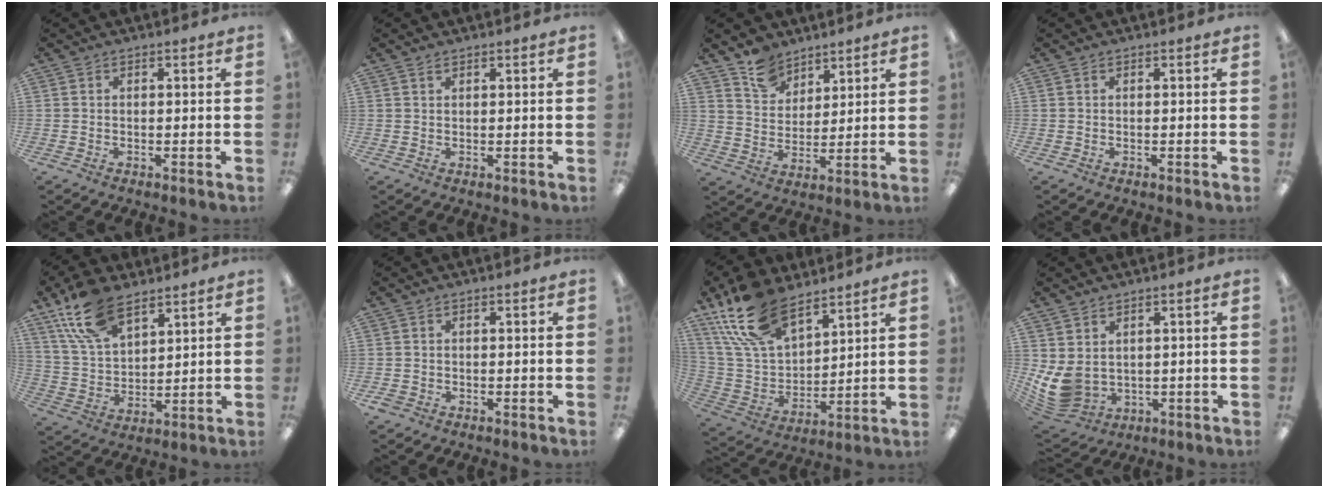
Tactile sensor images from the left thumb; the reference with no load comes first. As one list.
[{"total": 0.9, "force": [0.8, 0.3, 0.4], "torque": [-0.009, 0.001, 0.014]}, {"total": 9.3, "force": [7.3, 5.6, 1.4], "torque": [-0.038, -0.040, 0.142]}, {"total": 0.0}, {"total": 14.9, "force": [9.5, 7.6, 8.5], "torque": [-0.178, -0.021, 0.182]}, {"total": 1.4, "force": [-0.6, 1.2, 0.5], "torque": [-0.009, 0.002, -0.012]}, {"total": 19.5, "force": [13.0, 10.1, 10.4], "torque": [-0.223, -0.051, 0.243]}, {"total": 7.5, "force": [1.2, 5.7, 4.7], "torque": [-0.125, -0.014, 0.026]}]